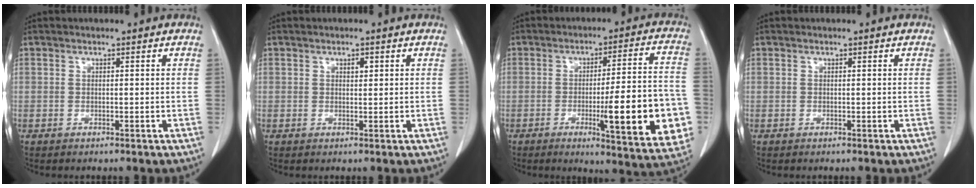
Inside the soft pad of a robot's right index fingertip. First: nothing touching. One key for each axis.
{"total": 1.1, "fx": 0.5, "fy": 0.5, "fz": 0.8, "tx": -0.013, "ty": -0.001, "tz": 0.006}
{"total": 17.6, "fx": -4.6, "fy": 2.2, "fz": 16.9, "tx": -0.180, "ty": 0.004, "tz": -0.052}
{"total": 0.0}